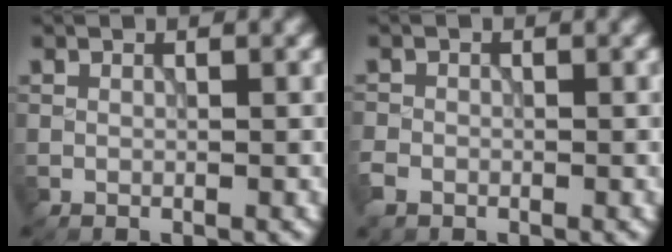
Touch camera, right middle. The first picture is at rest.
{"total": 1.8, "force": [-1.1, 1.3, 0.7], "torque": [-0.016, -0.004, -0.030]}